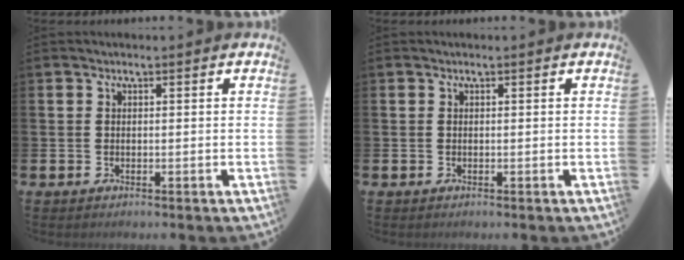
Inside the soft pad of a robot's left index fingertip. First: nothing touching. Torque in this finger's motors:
{"motor_torque": [-0.01, 0.00, 0.00, 0.00]}